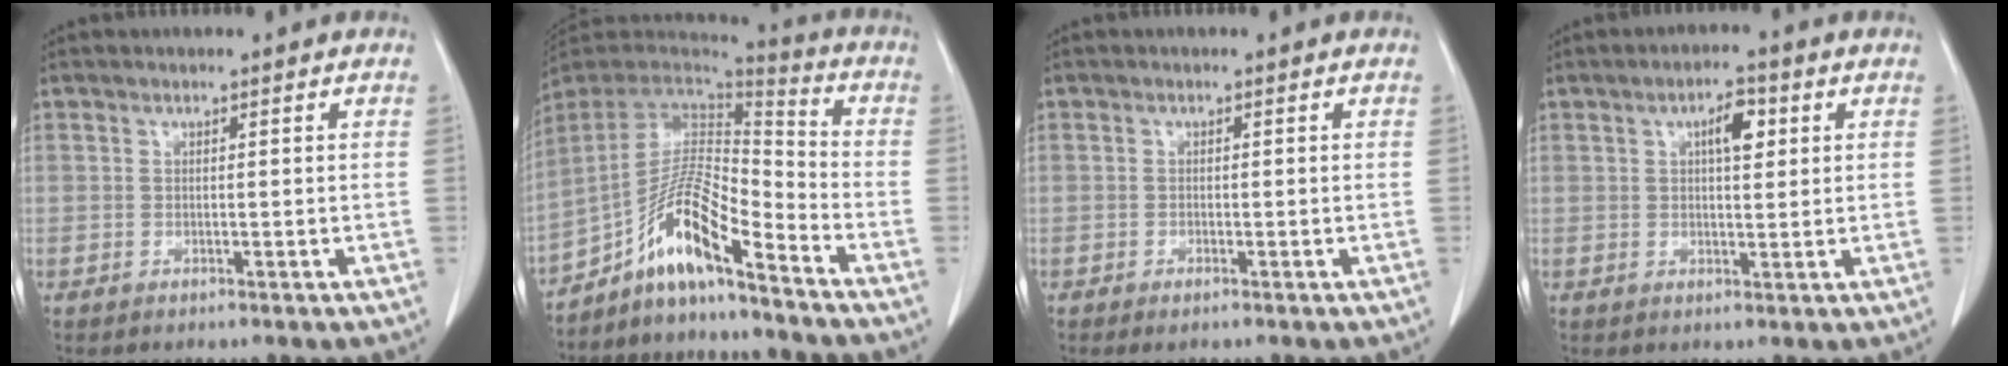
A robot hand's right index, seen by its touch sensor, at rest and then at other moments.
{"total": 12.5, "force": [-8.7, 1.7, 8.8], "torque": [-0.160, 0.017, -0.157]}
{"total": 1.2, "force": [-0.8, 0.3, 0.8], "torque": [-0.014, -0.002, -0.009]}
{"total": 4.4, "force": [1.5, 1.6, 3.8], "torque": [-0.062, 0.008, 0.022]}